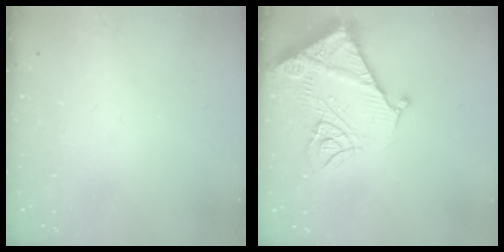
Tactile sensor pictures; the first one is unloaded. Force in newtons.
{"total": 16.1, "press": 16.0, "slide": 1.8}